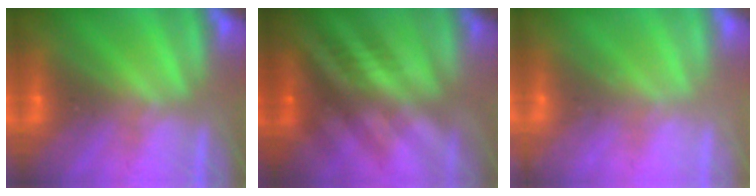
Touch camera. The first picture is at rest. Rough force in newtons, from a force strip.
{"total": 2.6}
{"total": 2.3}